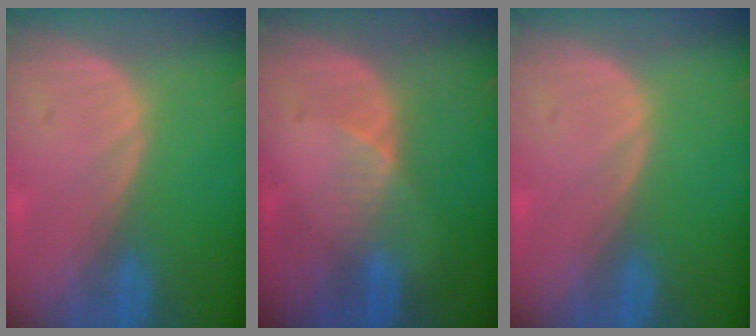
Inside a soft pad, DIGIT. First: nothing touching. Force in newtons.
{"total": 2.6, "press": 2.2, "slide": 1.4}
{"total": 0.0}